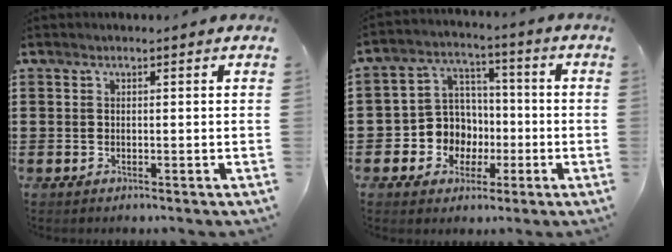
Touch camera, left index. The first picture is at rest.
{"total": 7.9, "force": [-1.4, 7.6, 1.8], "torque": [-0.075, 0.009, -0.022]}